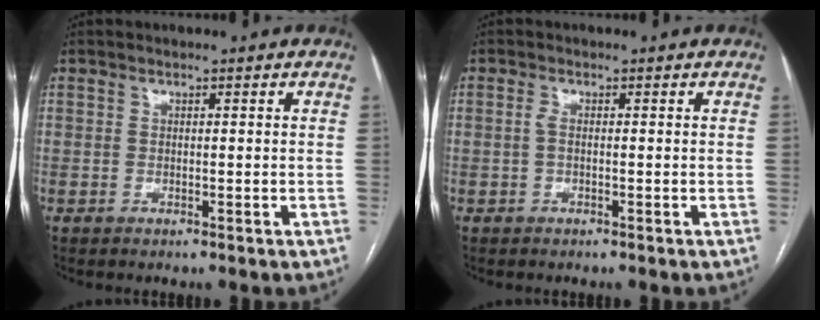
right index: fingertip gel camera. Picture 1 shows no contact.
{"total": 1.1, "force": [-0.3, 0.5, 1.0], "torque": [-0.020, 0.004, -0.008]}